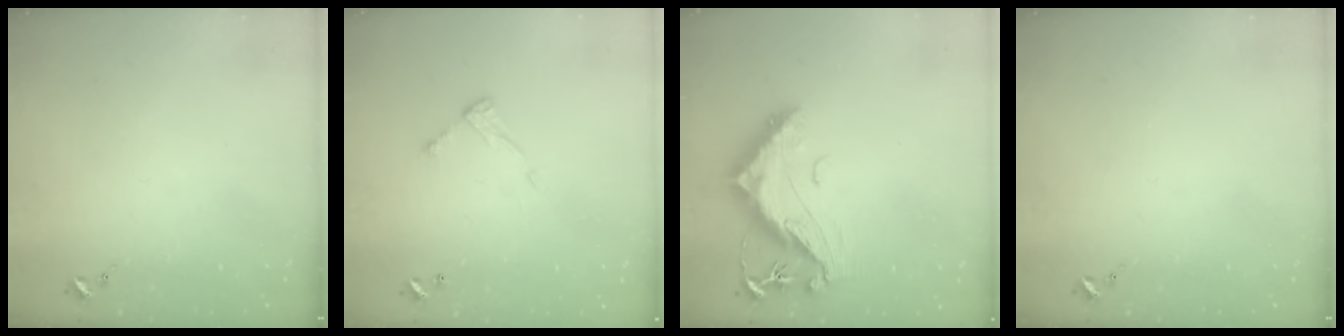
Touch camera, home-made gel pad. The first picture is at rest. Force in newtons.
{"total": 6.6, "press": 6.6, "slide": 0.3}
{"total": 13.0, "press": 12.9, "slide": 1.6}
{"total": 0.0}